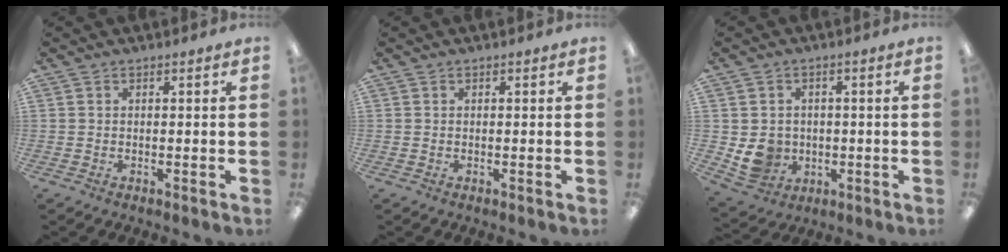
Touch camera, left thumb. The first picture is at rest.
{"total": 0.0}
{"total": 7.1, "force": [-0.4, 6.7, 2.2], "torque": [-0.056, 0.003, 0.001]}